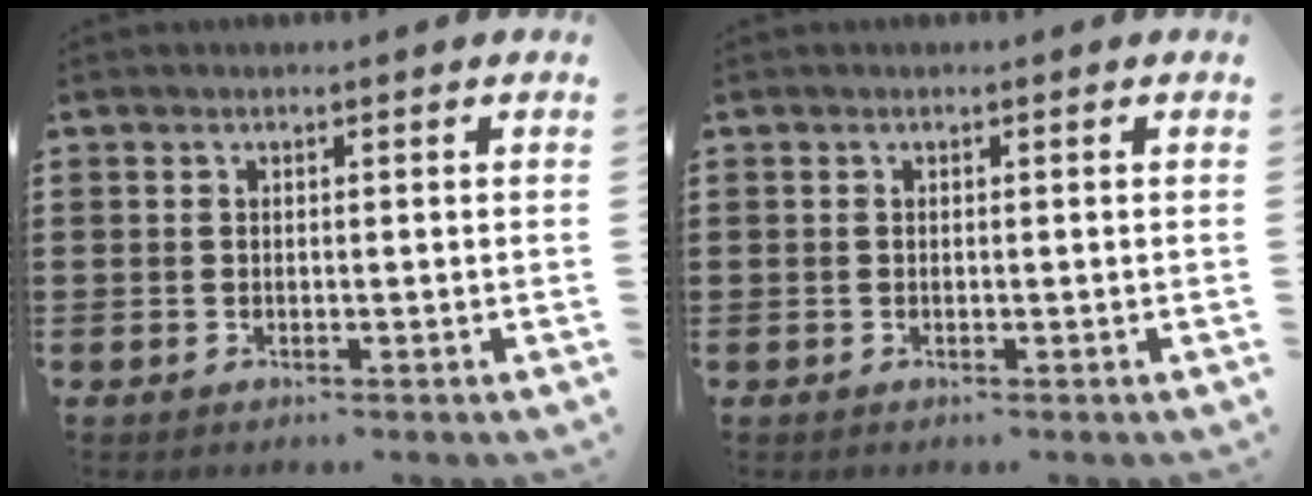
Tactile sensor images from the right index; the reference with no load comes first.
{"total": 0.0}